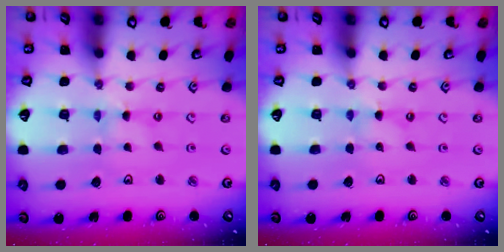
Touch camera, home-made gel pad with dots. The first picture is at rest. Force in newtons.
{"total": 0.0}